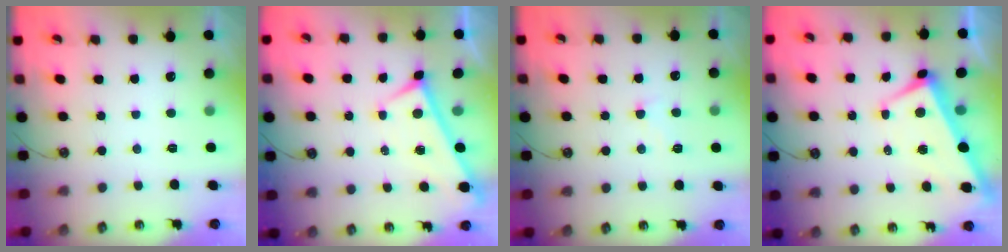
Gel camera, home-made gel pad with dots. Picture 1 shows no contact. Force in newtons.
{"total": 0.0}
{"total": 0.9, "press": 0.7, "slide": 0.5}
{"total": 1.7, "press": 1.4, "slide": 0.9}